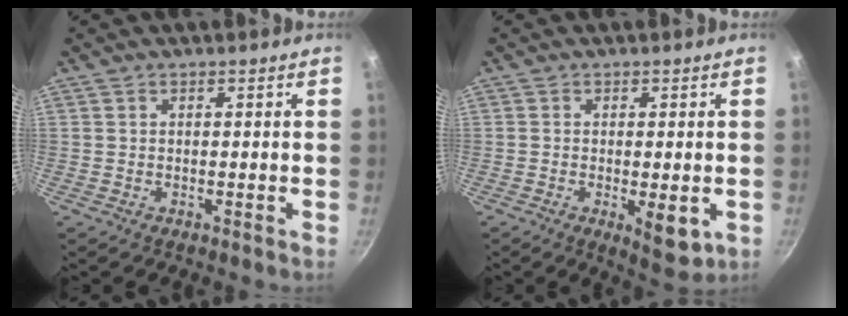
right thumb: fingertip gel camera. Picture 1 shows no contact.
{"total": 6.2, "force": [-1.5, 2.3, 5.6], "torque": [-0.078, -0.010, -0.014]}